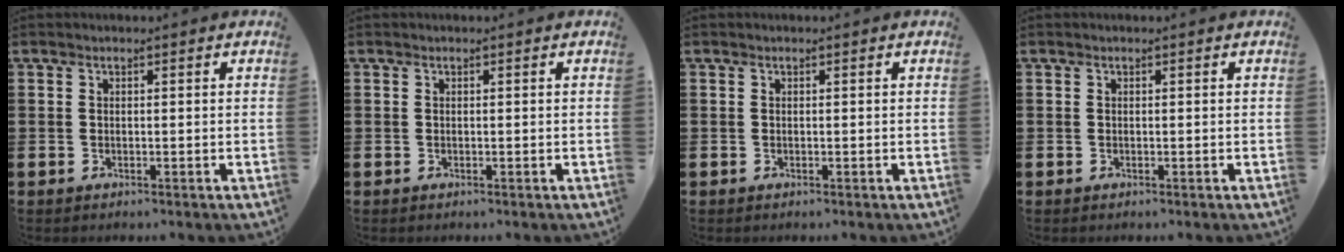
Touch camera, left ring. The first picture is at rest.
{"total": 0.0}
{"total": 0.0}
{"total": 0.0}